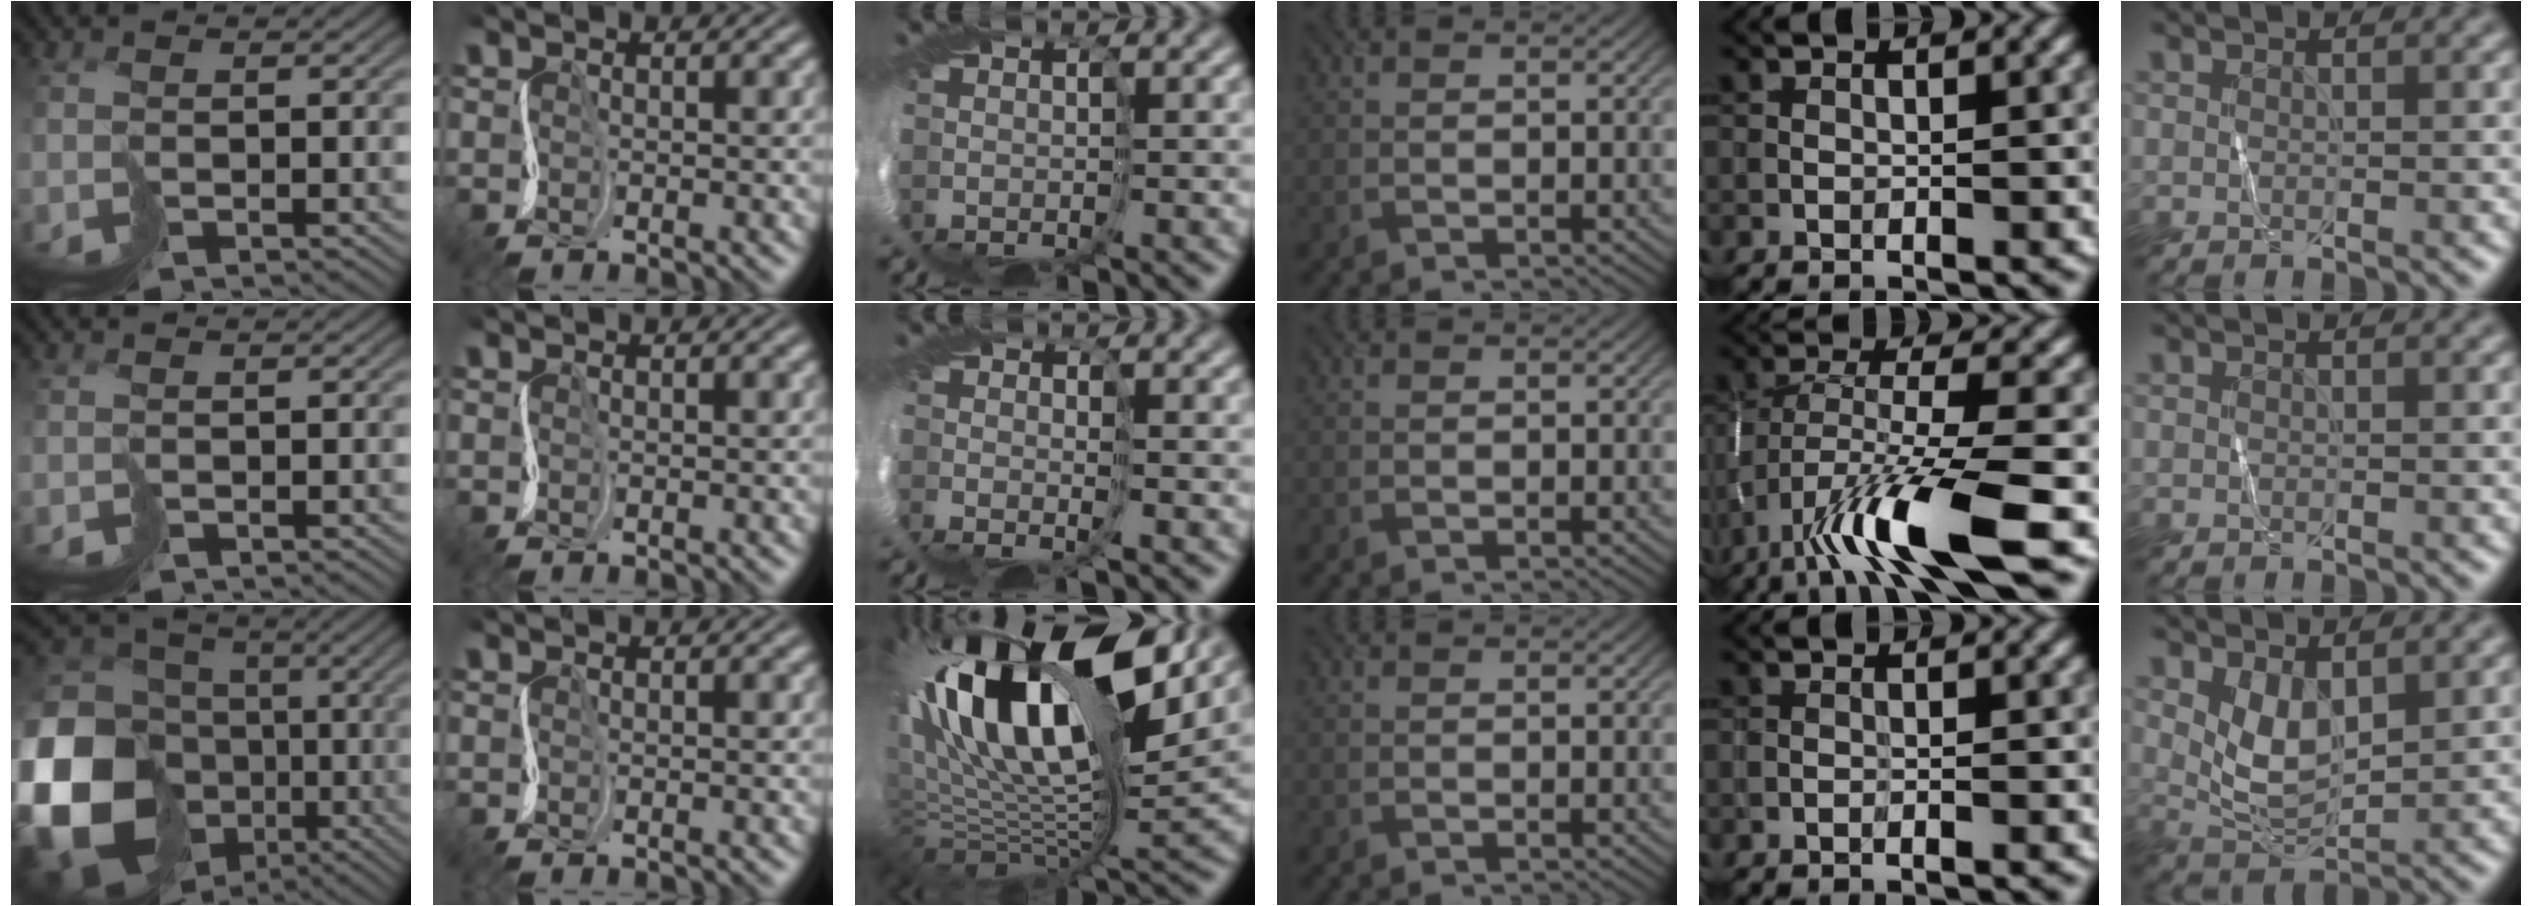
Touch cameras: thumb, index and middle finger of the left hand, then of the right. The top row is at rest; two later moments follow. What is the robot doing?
{"motion": "cut", "object": "tape"}